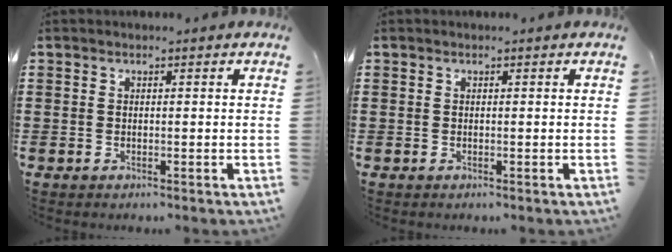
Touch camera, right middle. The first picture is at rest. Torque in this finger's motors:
{"motor_torque": [-0.06, -0.17, 0.03, 0.02]}